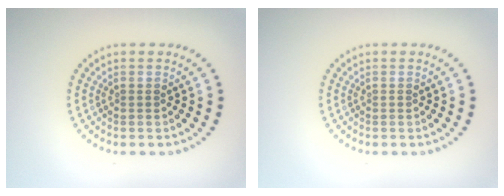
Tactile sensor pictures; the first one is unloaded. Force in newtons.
{"total": 0.0}